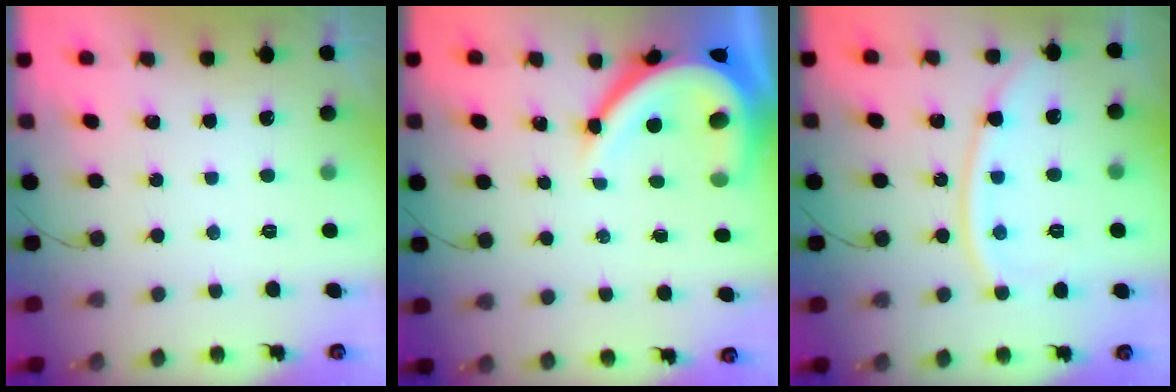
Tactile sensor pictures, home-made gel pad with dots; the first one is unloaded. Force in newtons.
{"total": 13.6, "press": 13.5, "slide": 1.7}
{"total": 12.2, "press": 12.1, "slide": 1.4}